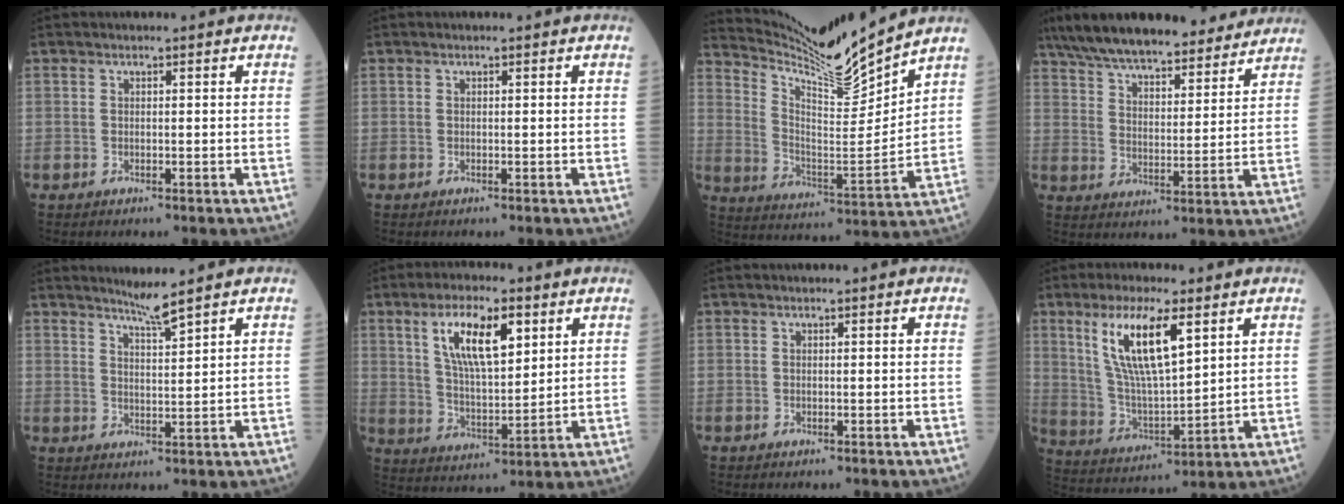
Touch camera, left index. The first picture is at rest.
{"total": 0.0}
{"total": 12.2, "force": [11.9, -1.8, 2.3], "torque": [-0.057, -0.036, 0.217]}
{"total": 22.3, "force": [19.4, 4.9, 9.8], "torque": [-0.159, 0.029, 0.283]}
{"total": 3.6, "force": [3.2, -0.9, 1.5], "torque": [-0.031, -0.009, 0.064]}
{"total": 11.0, "force": [5.1, 3.5, 9.1], "torque": [-0.175, 0.010, 0.098]}
{"total": 0.0}
{"total": 12.3, "force": [5.9, 2.6, 10.4], "torque": [-0.215, 0.005, 0.120]}